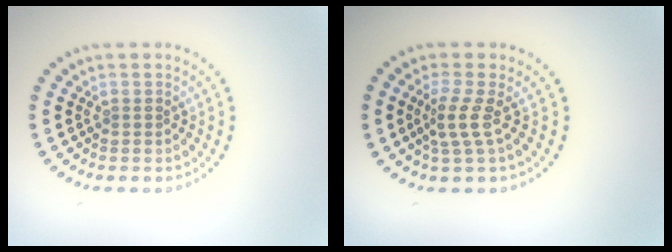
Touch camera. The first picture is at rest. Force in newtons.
{"total": 2.3, "press": 1.5, "slide": 1.7}